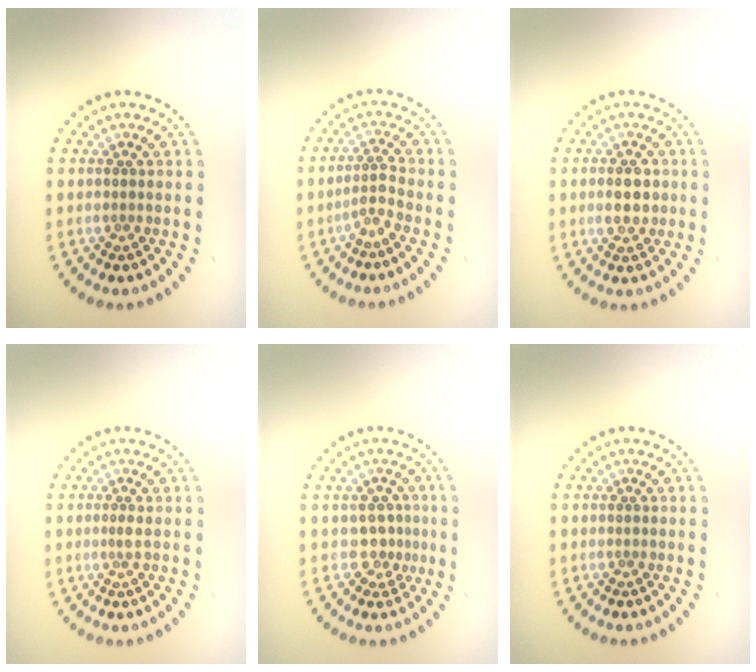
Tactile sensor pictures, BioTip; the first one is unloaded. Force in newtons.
{"total": 1.7, "press": 1.2, "slide": 1.3}
{"total": 2.8, "press": 2.8, "slide": 0.2}
{"total": 0.8, "press": 0.5, "slide": 0.6}
{"total": 2.2, "press": 1.4, "slide": 1.6}
{"total": 0.0}